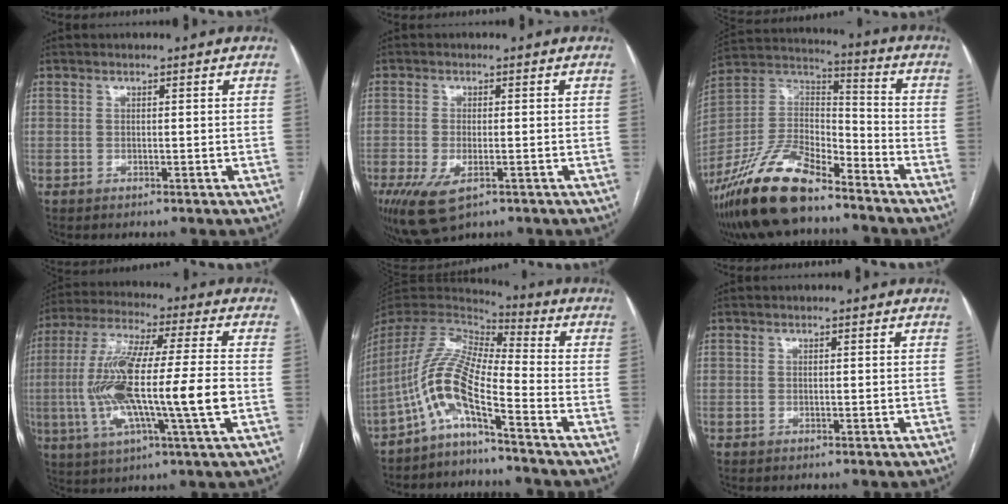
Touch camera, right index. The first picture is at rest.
{"total": 7.9, "force": [-4.1, 3.2, 6.0], "torque": [-0.112, -0.020, -0.065]}
{"total": 18.5, "force": [-14.0, 5.4, 10.8], "torque": [-0.231, -0.001, -0.263]}
{"total": 18.3, "force": [-2.5, 1.4, 18.0], "torque": [-0.361, 0.001, -0.044]}
{"total": 10.2, "force": [-6.1, 0.6, 8.2], "torque": [-0.173, 0.010, -0.122]}
{"total": 0.0}